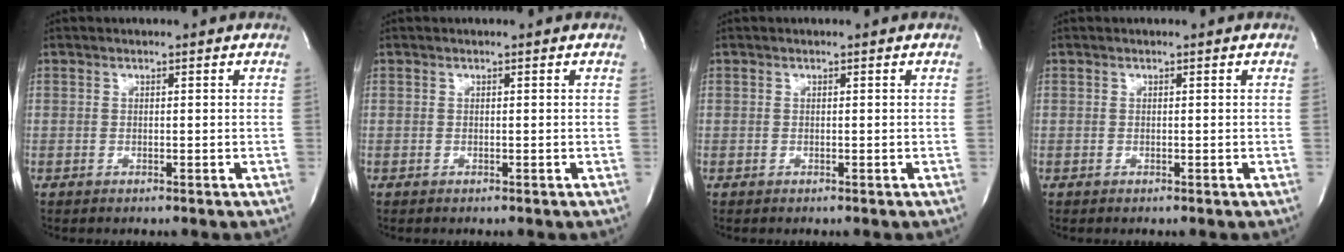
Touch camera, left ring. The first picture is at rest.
{"total": 0.0}
{"total": 0.0}
{"total": 0.0}